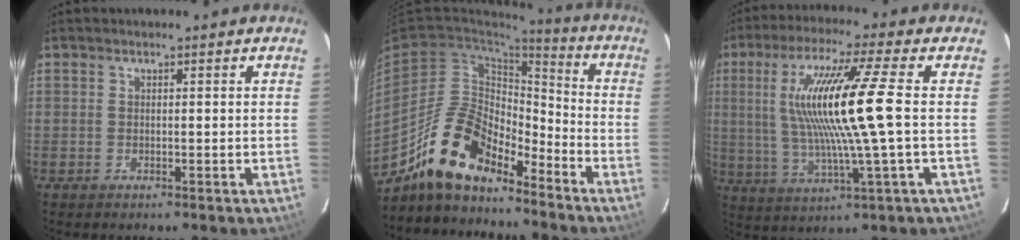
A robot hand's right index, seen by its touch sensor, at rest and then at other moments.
{"total": 15.9, "force": [-12.5, 6.0, 7.7], "torque": [-0.151, 0.010, -0.231]}
{"total": 15.7, "force": [1.5, 0.1, 15.7], "torque": [-0.295, -0.001, 0.036]}